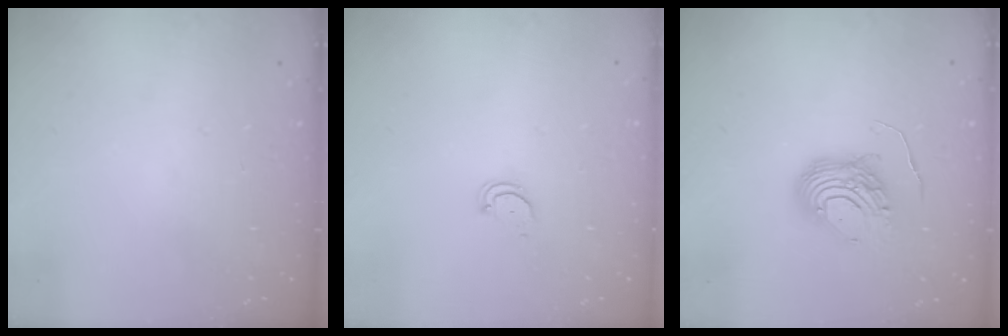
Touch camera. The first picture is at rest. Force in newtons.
{"total": 2.4, "press": 2.4, "slide": 0.2}
{"total": 9.8, "press": 9.7, "slide": 1.0}